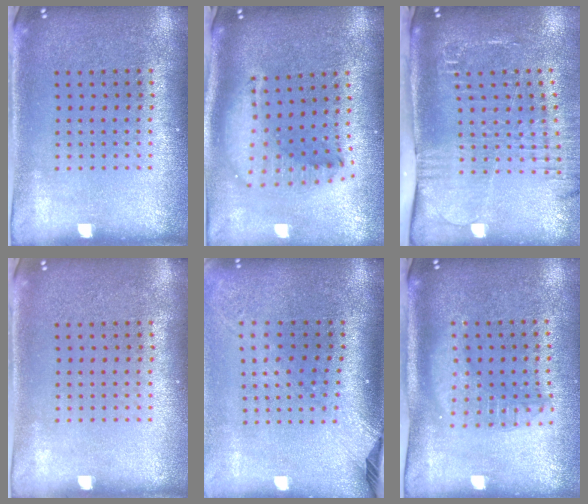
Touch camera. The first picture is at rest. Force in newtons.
{"total": 2.1, "press": 1.6, "slide": 1.3}
{"total": 2.6, "press": 2.0, "slide": 1.6}
{"total": 0.0}
{"total": 2.3, "press": 1.7, "slide": 1.5}
{"total": 1.8, "press": 1.5, "slide": 1.0}